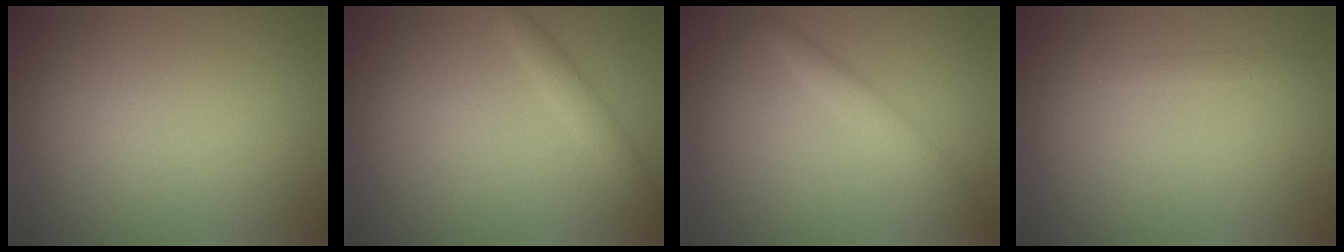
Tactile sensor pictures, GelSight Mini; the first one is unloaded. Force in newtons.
{"total": 1.5, "press": 1.5, "slide": 0.1}
{"total": 1.8, "press": 1.8, "slide": 0.0}
{"total": 0.6, "press": 0.6, "slide": 0.1}